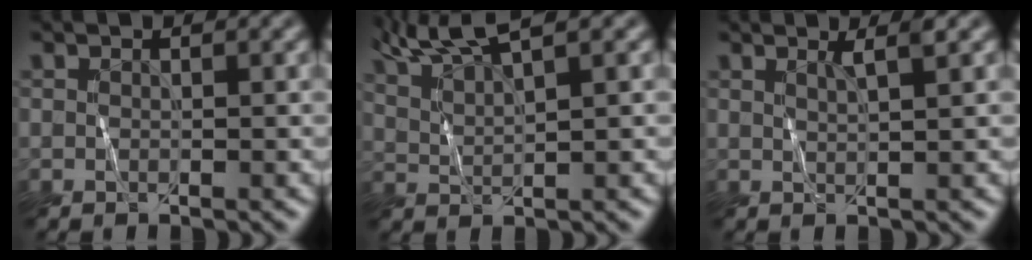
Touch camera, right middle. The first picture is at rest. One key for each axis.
{"total": 6.3, "fx": 5.0, "fy": 1.4, "fz": 3.6, "tx": -0.053, "ty": 0.029, "tz": 0.067}
{"total": 1.5, "fx": 1.0, "fy": 0.3, "fz": 1.1, "tx": -0.009, "ty": 0.006, "tz": 0.012}